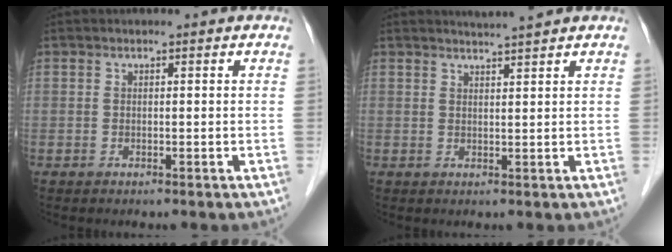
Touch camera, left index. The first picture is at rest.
{"total": 2.8, "force": [2.7, -0.7, 0.7], "torque": [-0.012, 0.003, 0.044]}